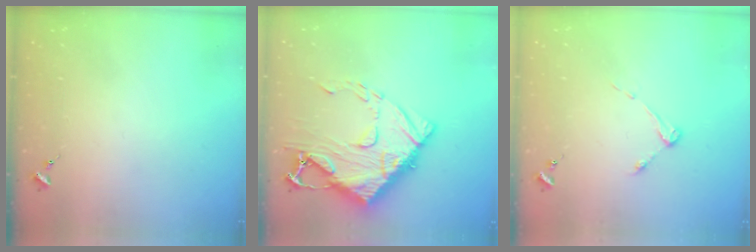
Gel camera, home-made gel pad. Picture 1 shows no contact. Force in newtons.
{"total": 17.4, "press": 17.4, "slide": 1.6}
{"total": 3.7, "press": 3.7, "slide": 0.5}